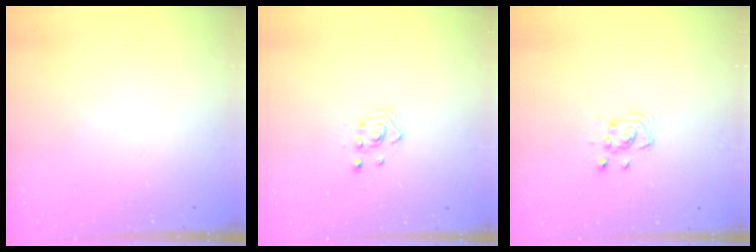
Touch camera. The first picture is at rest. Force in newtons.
{"total": 2.3, "press": 2.3, "slide": 0.3}
{"total": 4.3, "press": 4.2, "slide": 0.5}